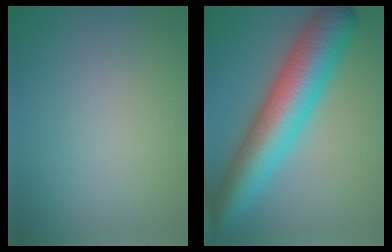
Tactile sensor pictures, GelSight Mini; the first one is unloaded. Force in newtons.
{"total": 10.9, "press": 10.9, "slide": 0.1}